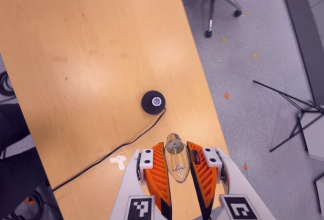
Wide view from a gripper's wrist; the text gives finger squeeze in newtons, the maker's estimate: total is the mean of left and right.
{"total": 14.0, "left": 15.0, "right": 13.0}